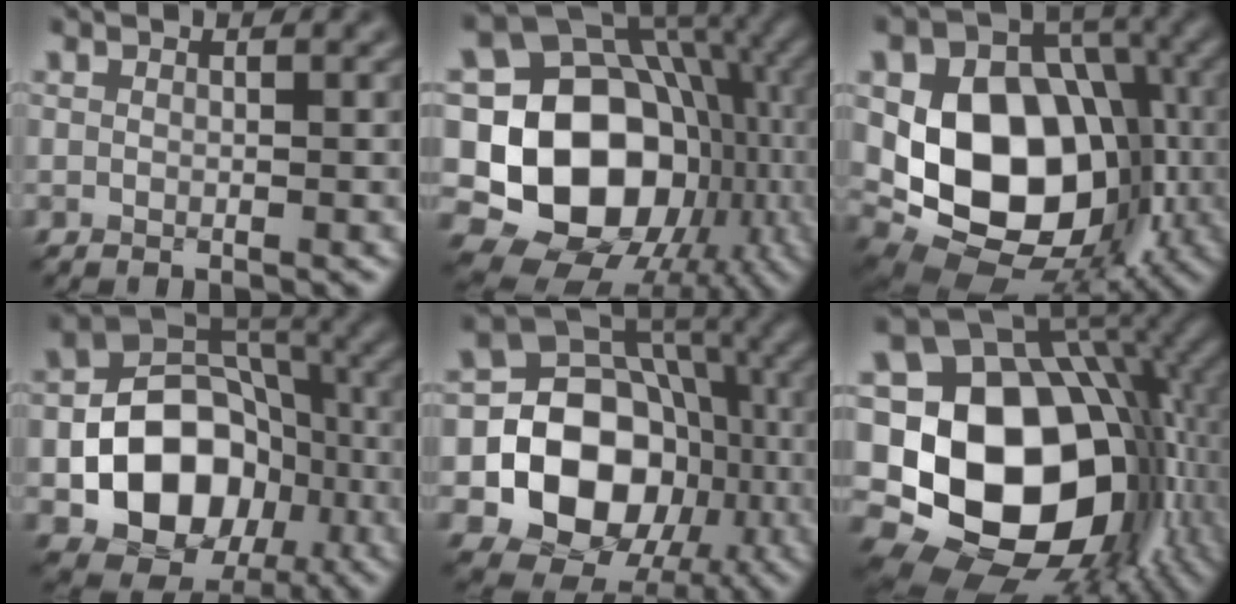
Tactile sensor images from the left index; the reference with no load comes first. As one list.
[{"total": 18.0, "force": [-2.5, 14.8, 9.9], "torque": [-0.150, -0.006, -0.054]}, {"total": 13.8, "force": [-1.2, 10.2, 9.3], "torque": [-0.150, -0.013, -0.025]}, {"total": 11.5, "force": [-3.1, 8.6, 6.9], "torque": [-0.097, 0.000, -0.056]}, {"total": 13.3, "force": [-3.1, 10.9, 7.0], "torque": [-0.099, -0.008, -0.080]}, {"total": 19.1, "force": [-2.2, 14.4, 12.4], "torque": [-0.206, -0.013, -0.018]}]